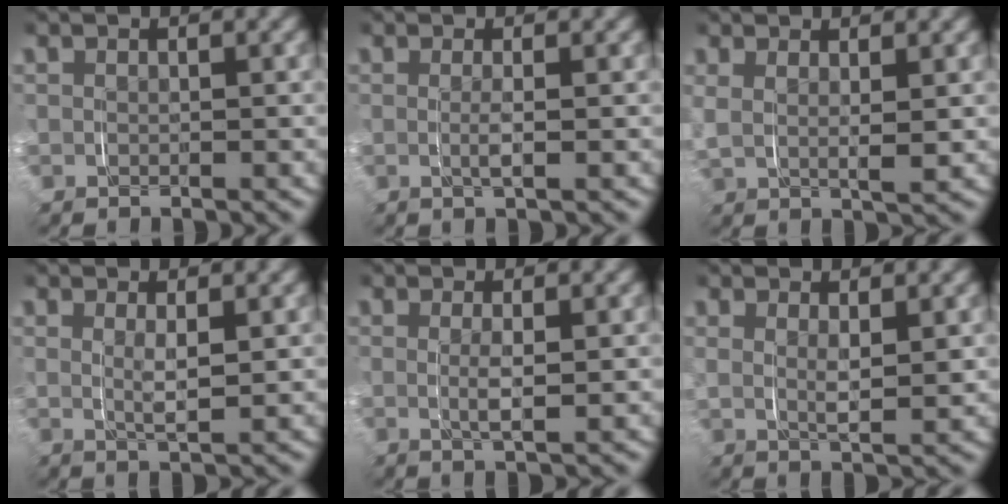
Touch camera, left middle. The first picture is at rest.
{"total": 1.3, "force": [-0.1, -0.2, 1.2], "torque": [-0.024, -0.005, 0.001]}
{"total": 2.8, "force": [1.1, 1.4, 2.1], "torque": [-0.058, -0.007, 0.026]}
{"total": 2.2, "force": [0.7, 0.3, 2.1], "torque": [-0.039, -0.009, 0.017]}
{"total": 1.9, "force": [0.1, 0.0, 1.9], "torque": [-0.034, -0.007, 0.007]}
{"total": 2.4, "force": [1.2, 0.5, 2.0], "torque": [-0.045, -0.011, 0.025]}